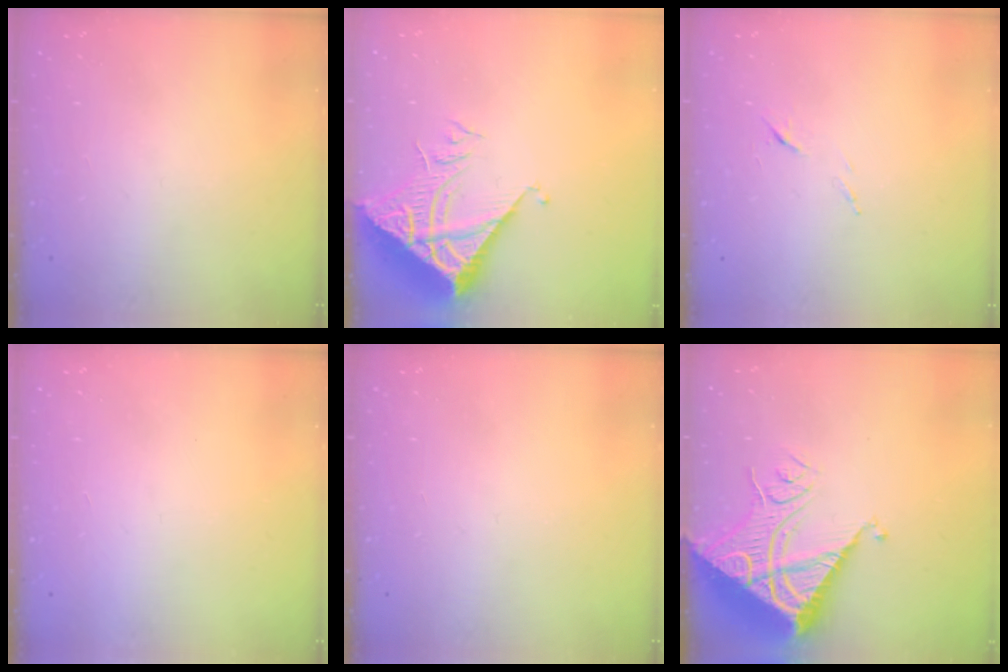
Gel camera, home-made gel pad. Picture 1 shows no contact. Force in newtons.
{"total": 8.4, "press": 8.4, "slide": 1.0}
{"total": 6.8, "press": 6.8, "slide": 0.8}
{"total": 1.6, "press": 1.5, "slide": 0.1}
{"total": 0.0}
{"total": 13.7, "press": 13.7, "slide": 1.3}